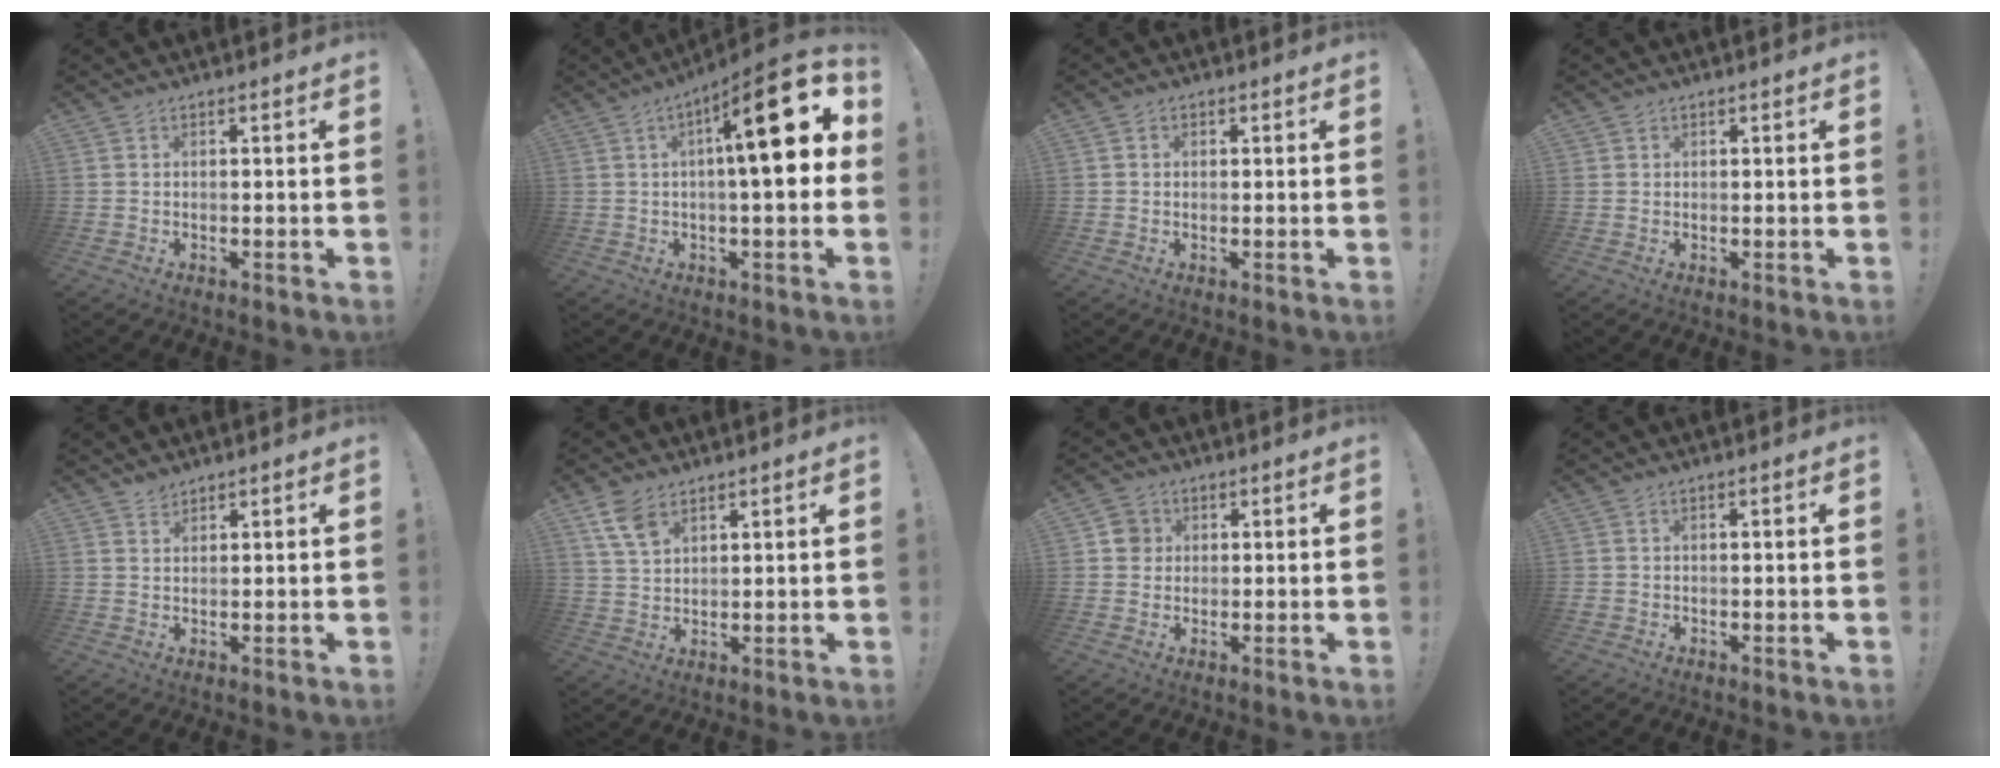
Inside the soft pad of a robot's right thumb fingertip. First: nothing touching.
{"total": 19.2, "force": [4.5, 4.9, 18.0], "torque": [-0.254, -0.024, 0.057]}
{"total": 1.0, "force": [0.1, 1.0, 0.1], "torque": [0.005, 0.000, 0.001]}
{"total": 1.0, "force": [0.5, 0.8, 0.0], "torque": [0.004, -0.001, 0.008]}
{"total": 0.9, "force": [0.8, 0.2, 0.1], "torque": [0.006, -0.002, 0.014]}
{"total": 6.9, "force": [4.2, 3.8, 4.0], "torque": [-0.073, -0.015, 0.083]}
{"total": 5.0, "force": [0.9, 4.7, 1.4], "torque": [-0.016, 0.008, 0.019]}
{"total": 1.1, "force": [-0.6, 0.9, 0.3], "torque": [-0.007, 0.004, -0.011]}